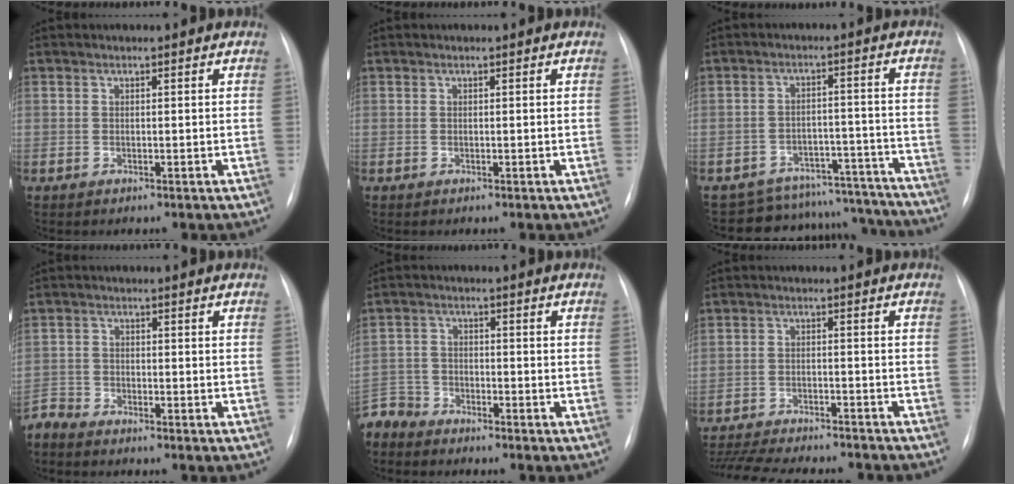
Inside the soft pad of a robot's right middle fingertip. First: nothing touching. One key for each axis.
{"total": 0.0}
{"total": 15.7, "fx": -15.0, "fy": 4.7, "fz": 0.2, "tx": 0.013, "ty": 0.053, "tz": -0.182}
{"total": 2.7, "fx": -2.7, "fy": 0.0, "fz": -0.3, "tx": 0.009, "ty": -0.013, "tz": -0.055}
{"total": 5.6, "fx": -5.3, "fy": 1.8, "fz": -0.3, "tx": 0.009, "ty": -0.005, "tz": -0.109}
{"total": 17.8, "fx": -16.1, "fy": 3.2, "fz": 6.9, "tx": -0.168, "ty": -0.021, "tz": -0.230}